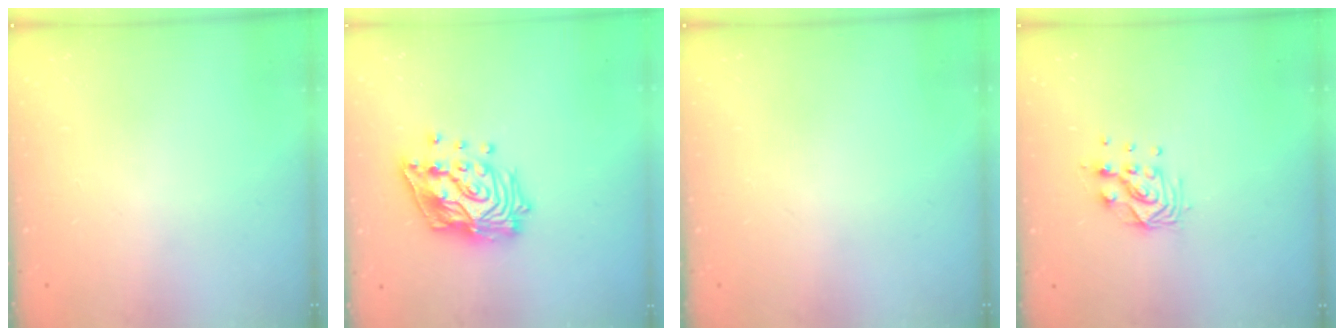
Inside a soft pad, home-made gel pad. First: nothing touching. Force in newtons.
{"total": 17.5, "press": 17.5, "slide": 1.4}
{"total": 0.0}
{"total": 9.6, "press": 9.5, "slide": 0.8}